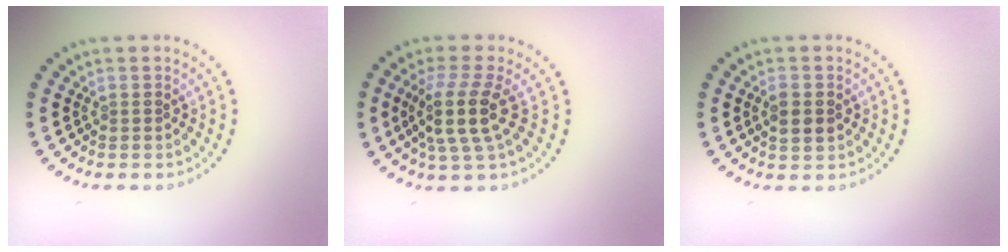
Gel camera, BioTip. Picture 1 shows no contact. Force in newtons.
{"total": 4.2, "press": 3.3, "slide": 2.7}
{"total": 2.0, "press": 2.0, "slide": 0.2}